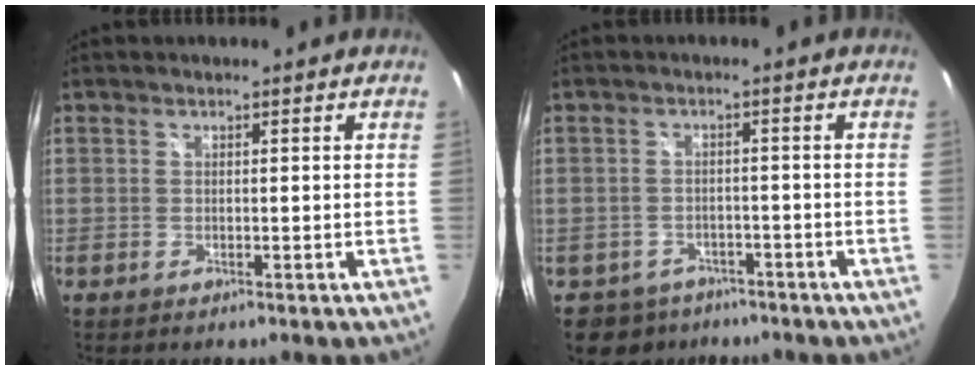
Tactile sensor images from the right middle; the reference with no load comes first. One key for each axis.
{"total": 5.9, "fx": -4.2, "fy": 4.1, "fz": 0.7, "tx": -0.028, "ty": 0.012, "tz": -0.060}